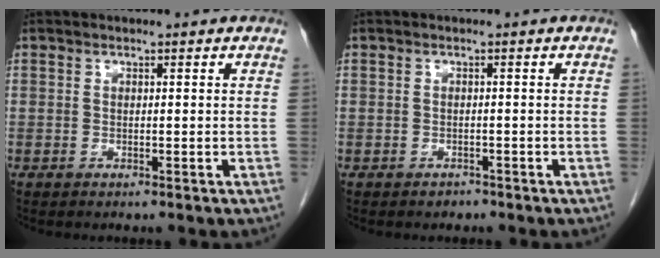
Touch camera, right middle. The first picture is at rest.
{"total": 0.9, "force": [-0.7, 0.5, 0.0], "torque": [-0.003, 0.001, -0.014]}